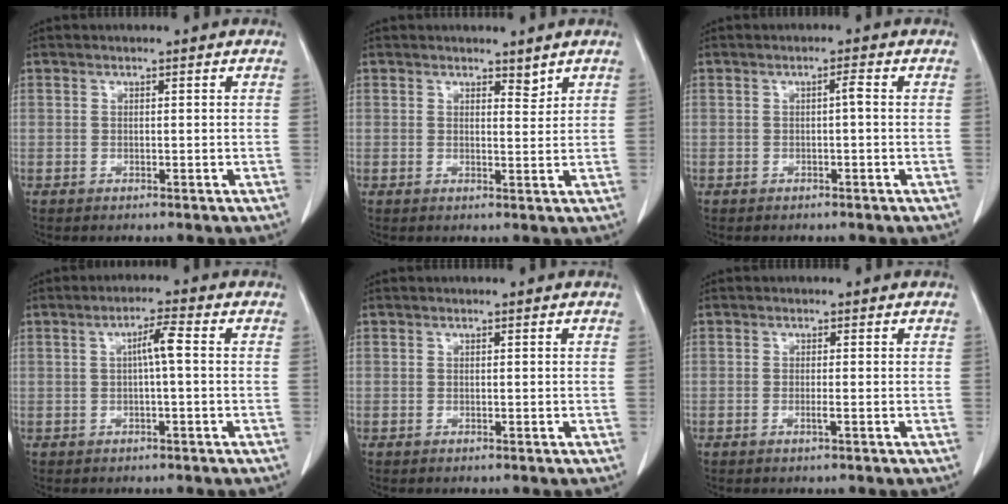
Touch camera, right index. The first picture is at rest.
{"total": 1.7, "force": [1.5, 0.5, 0.6], "torque": [-0.007, -0.008, 0.022]}
{"total": 1.1, "force": [-0.1, 0.0, 1.1], "torque": [-0.016, 0.003, -0.001]}
{"total": 3.4, "force": [0.3, 0.2, 3.4], "torque": [-0.059, 0.008, 0.004]}
{"total": 0.0}
{"total": 0.9, "force": [-0.4, -0.2, 0.8], "torque": [-0.017, -0.001, -0.007]}